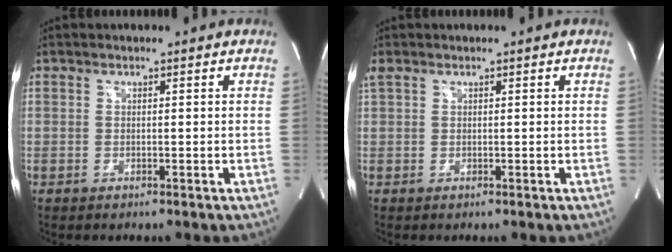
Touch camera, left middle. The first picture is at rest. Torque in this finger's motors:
{"motor_torque": [0.17, -0.39, 0.44, 0.12]}